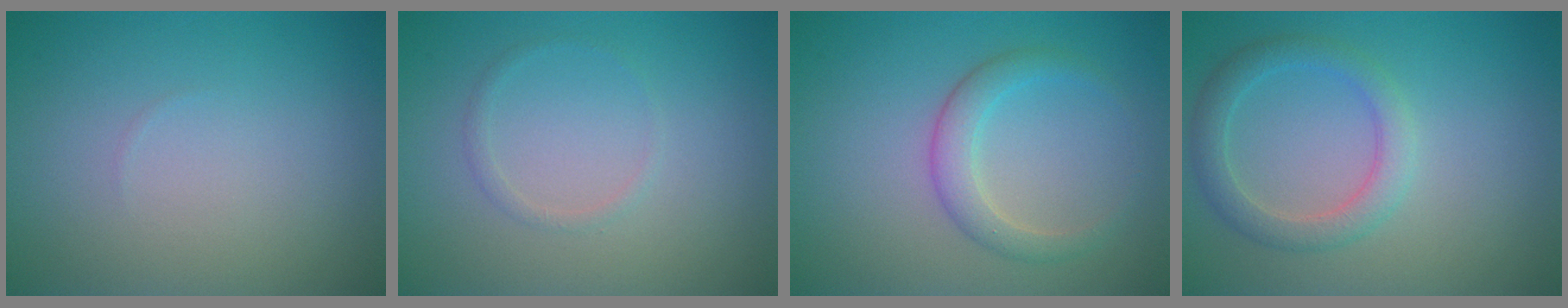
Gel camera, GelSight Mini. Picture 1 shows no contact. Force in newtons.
{"total": 0.8, "press": 0.8, "slide": 0.1}
{"total": 2.6, "press": 2.6, "slide": 0.1}
{"total": 2.9, "press": 2.9, "slide": 0.1}